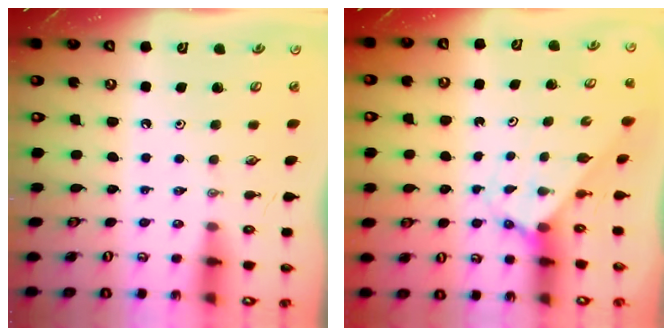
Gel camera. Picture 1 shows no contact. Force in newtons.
{"total": 2.5, "press": 2.5, "slide": 0.2}